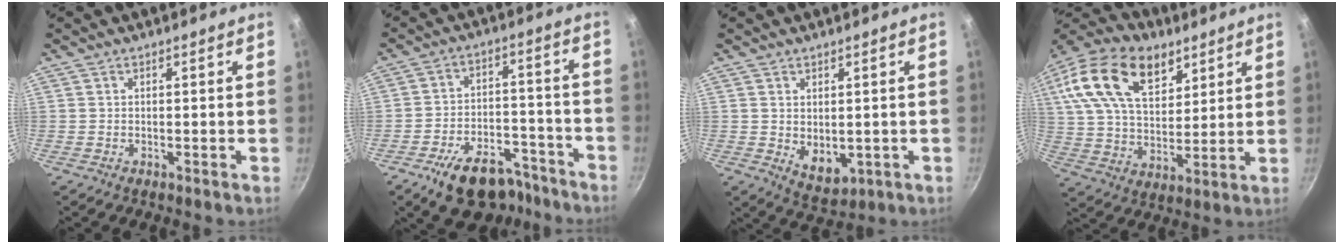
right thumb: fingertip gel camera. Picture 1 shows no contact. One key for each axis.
{"total": 16.1, "fx": -11.3, "fy": 8.4, "fz": 8.0, "tx": -0.087, "ty": 0.076, "tz": -0.166}
{"total": 5.5, "fx": 0.3, "fy": 3.7, "fz": 4.1, "tx": -0.051, "ty": -0.017, "tz": 0.019}
{"total": 21.9, "fx": 10.3, "fy": 13.2, "fz": 14.2, "tx": -0.240, "ty": -0.013, "tz": 0.175}